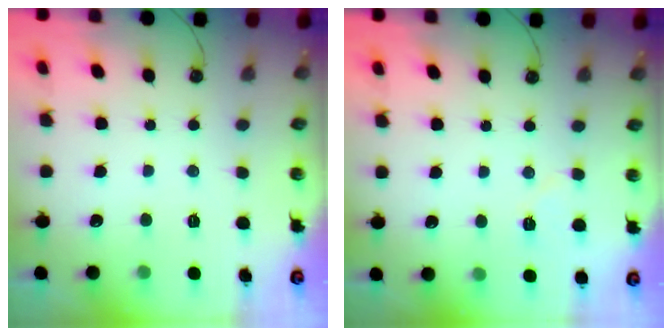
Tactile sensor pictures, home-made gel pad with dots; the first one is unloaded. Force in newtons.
{"total": 5.2, "press": 5.1, "slide": 0.9}